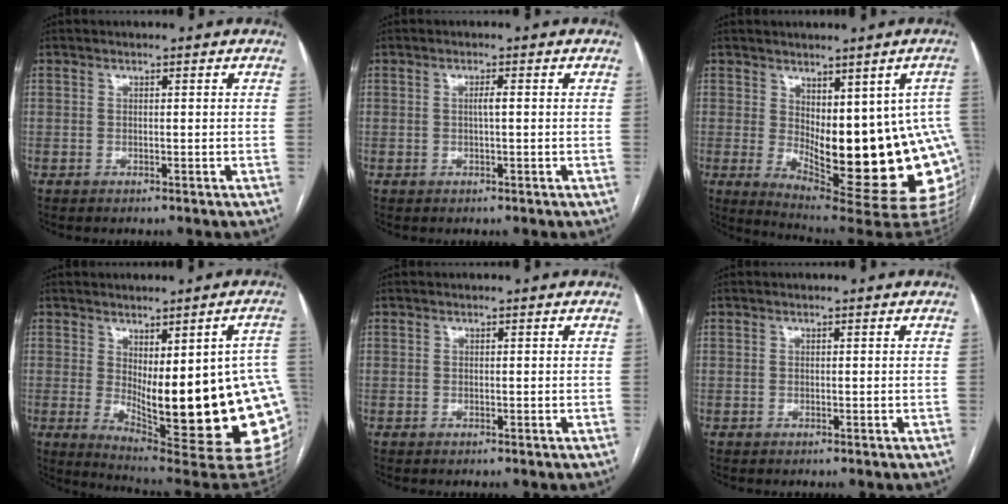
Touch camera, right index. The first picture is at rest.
{"total": 1.2, "force": [0.1, 0.0, 1.2], "torque": [-0.024, 0.001, 0.001]}
{"total": 20.7, "force": [-2.0, 6.3, 19.6], "torque": [-0.189, -0.007, -0.004]}
{"total": 24.8, "force": [-2.6, 5.2, 24.1], "torque": [-0.227, -0.012, -0.014]}
{"total": 0.0}
{"total": 0.0}